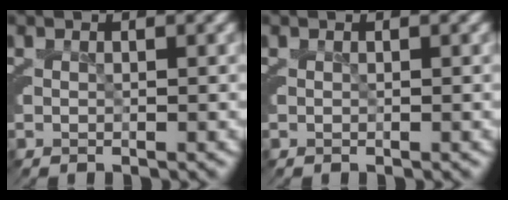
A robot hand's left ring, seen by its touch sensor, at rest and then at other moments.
{"total": 0.0}